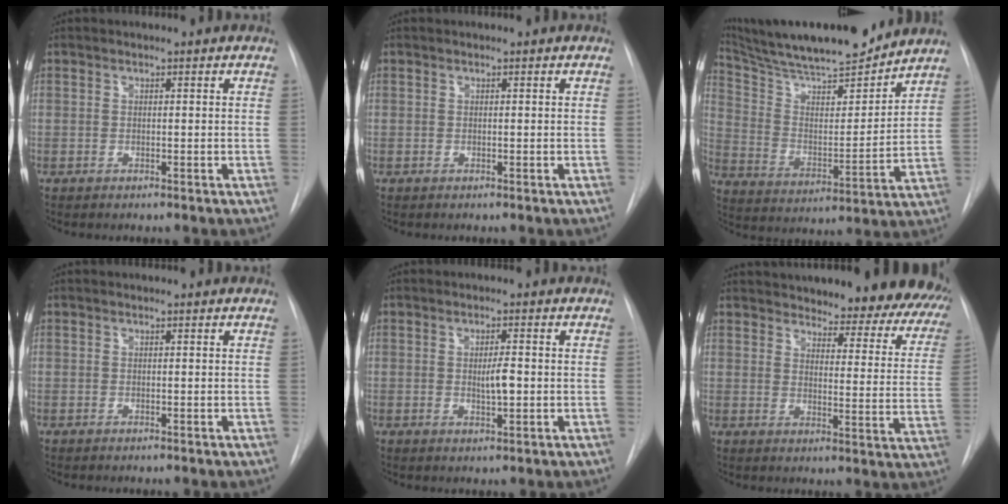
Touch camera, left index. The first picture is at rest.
{"total": 0.0}
{"total": 20.0, "force": [18.2, 1.9, 8.2], "torque": [-0.147, -0.008, 0.292]}
{"total": 0.0}
{"total": 2.8, "force": [-0.5, 0.5, 2.7], "torque": [-0.047, -0.008, -0.008]}
{"total": 27.1, "force": [24.5, 7.1, 8.9], "torque": [-0.122, -0.085, 0.277]}